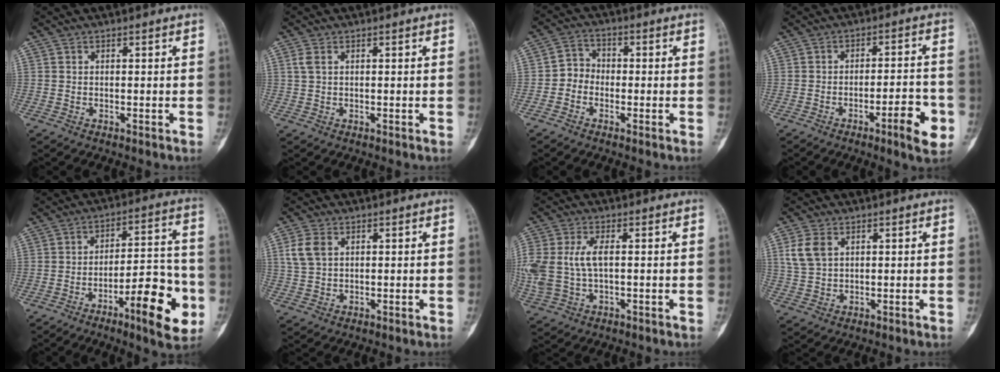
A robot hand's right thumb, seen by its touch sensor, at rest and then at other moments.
{"total": 1.7, "force": [0.6, 1.0, 1.3], "torque": [-0.037, 0.008, 0.016]}
{"total": 4.1, "force": [-1.4, 3.5, 1.5], "torque": [0.002, 0.014, -0.040]}
{"total": 8.8, "force": [-3.8, 2.0, 7.7], "torque": [-0.098, 0.023, -0.050]}
{"total": 15.7, "force": [-6.4, 4.5, 13.6], "torque": [-0.172, 0.035, -0.091]}
{"total": 4.9, "force": [1.6, 3.3, 3.2], "torque": [-0.069, 0.005, 0.036]}
{"total": 9.6, "force": [0.7, 5.3, 8.0], "torque": [-0.204, 0.009, 0.022]}
{"total": 5.4, "force": [2.0, 3.5, 3.5], "torque": [-0.072, 0.000, 0.046]}